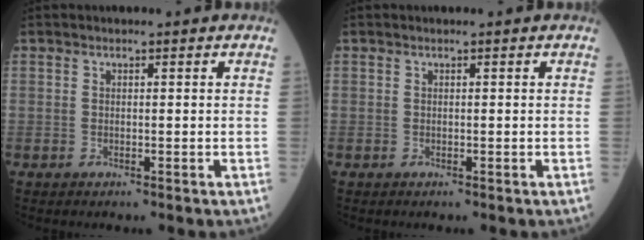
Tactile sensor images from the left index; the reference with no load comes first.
{"total": 0.0}